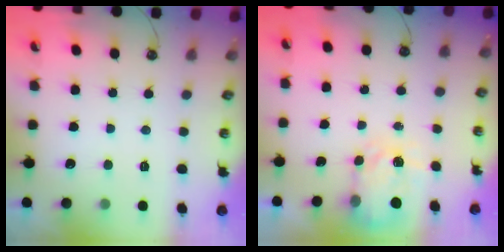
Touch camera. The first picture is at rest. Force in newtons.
{"total": 4.3, "press": 4.2, "slide": 0.5}